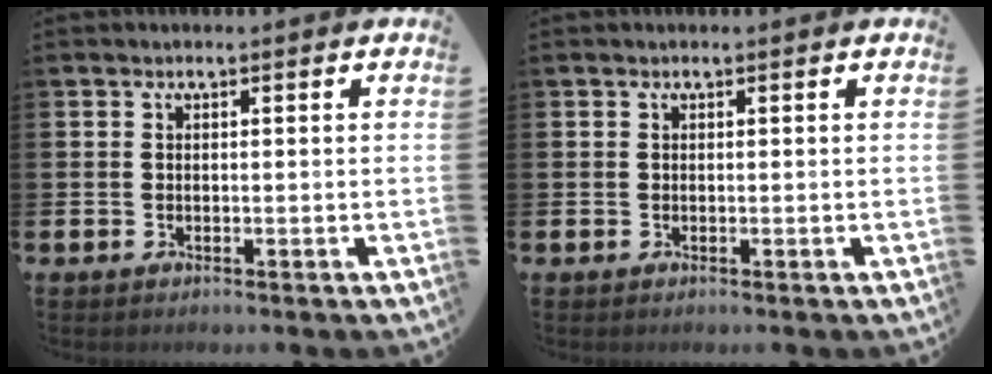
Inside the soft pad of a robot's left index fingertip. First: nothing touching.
{"total": 0.0}